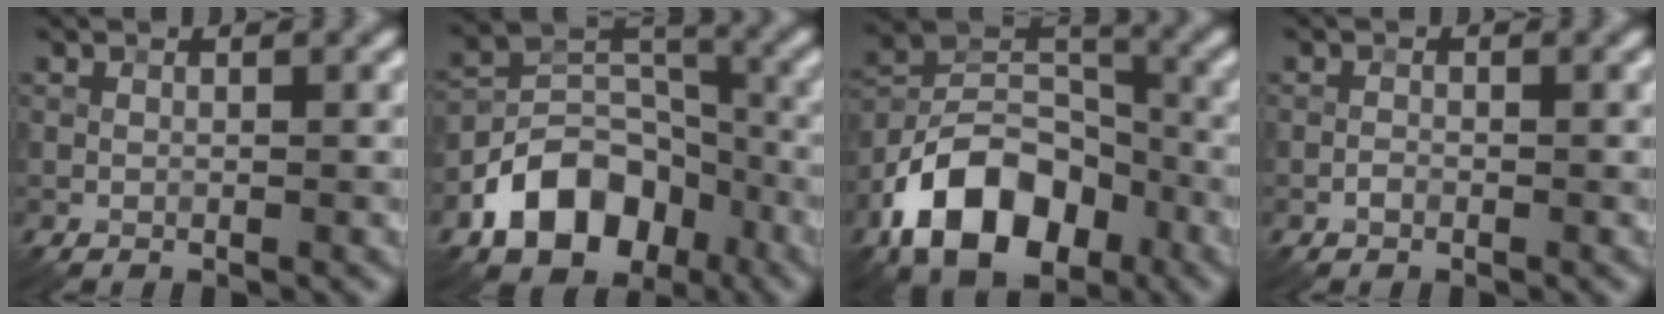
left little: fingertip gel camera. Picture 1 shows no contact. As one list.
[{"total": 9.1, "force": [-4.9, 6.0, 4.7], "torque": [-0.068, -0.001, -0.093]}, {"total": 11.2, "force": [-5.8, 6.7, 6.9], "torque": [-0.121, 0.004, -0.115]}, {"total": 0.6, "force": [-0.4, 0.3, 0.3], "torque": [-0.006, 0.001, -0.009]}]